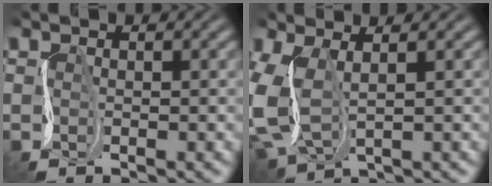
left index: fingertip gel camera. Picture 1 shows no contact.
{"total": 5.6, "force": [0.4, 2.7, 4.9], "torque": [-0.128, 0.001, 0.002]}